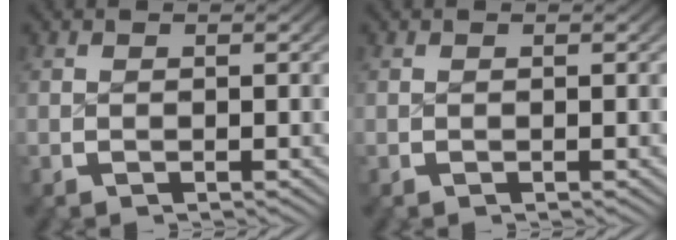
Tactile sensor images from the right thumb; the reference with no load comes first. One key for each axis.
{"total": 0.0}